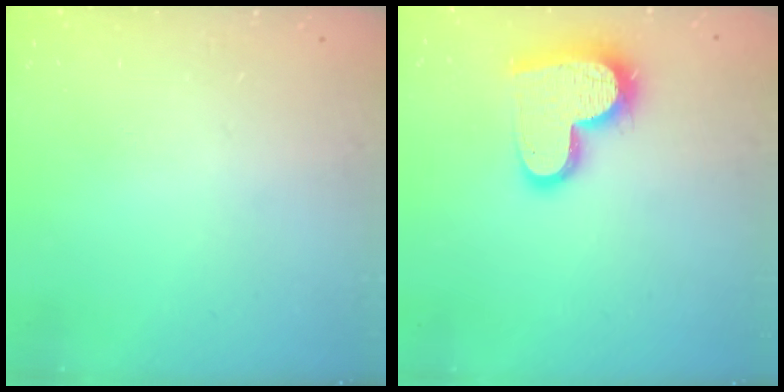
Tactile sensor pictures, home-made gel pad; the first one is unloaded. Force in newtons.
{"total": 18.9, "press": 18.9, "slide": 1.5}